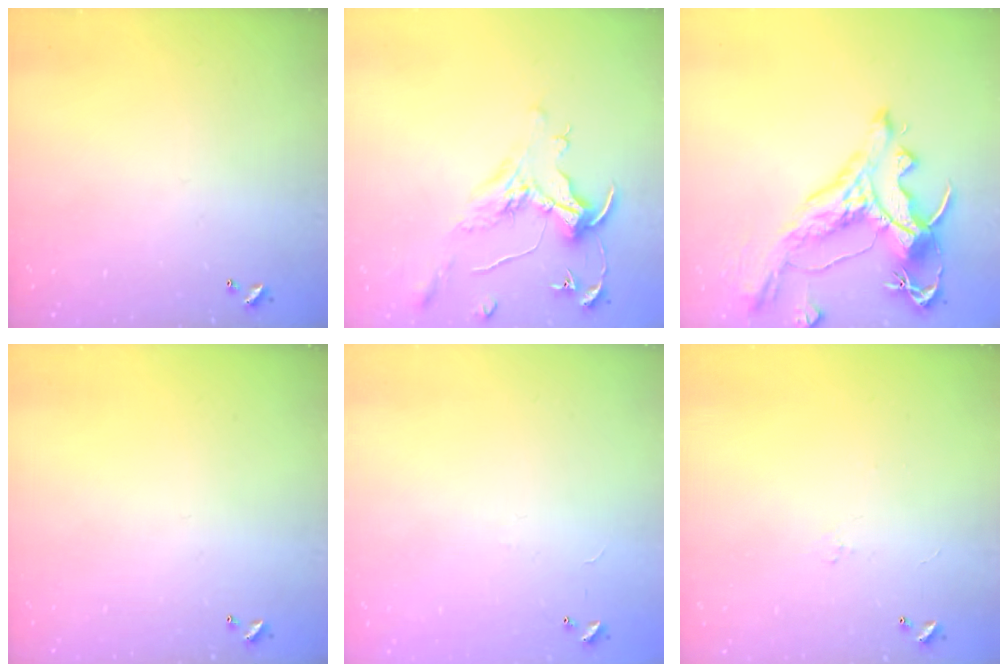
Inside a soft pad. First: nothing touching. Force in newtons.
{"total": 1.6, "press": 1.4, "slide": 0.7}
{"total": 5.1, "press": 4.8, "slide": 1.7}
{"total": 0.0}
{"total": 8.0, "press": 7.9, "slide": 0.5}
{"total": 0.5, "press": 0.1, "slide": 0.5}